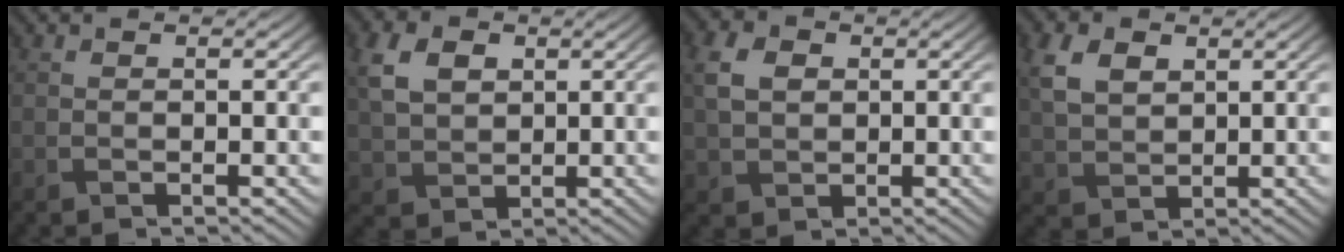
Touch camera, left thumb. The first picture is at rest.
{"total": 6.1, "force": [1.6, 4.7, 3.6], "torque": [-0.097, 0.004, 0.031]}
{"total": 5.1, "force": [0.8, 4.1, 2.9], "torque": [-0.081, 0.006, 0.013]}
{"total": 5.7, "force": [2.0, 4.2, 3.4], "torque": [-0.094, 0.004, 0.040]}